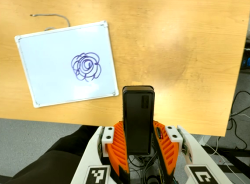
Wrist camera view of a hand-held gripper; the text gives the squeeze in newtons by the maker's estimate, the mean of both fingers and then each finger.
{"total": 4.8, "left": 3.3, "right": 6.2}